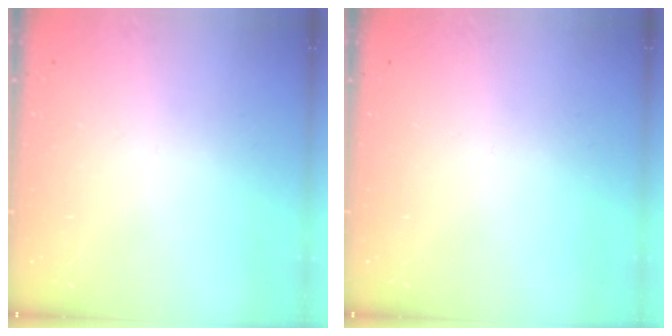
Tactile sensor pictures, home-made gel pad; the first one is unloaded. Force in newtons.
{"total": 0.0}